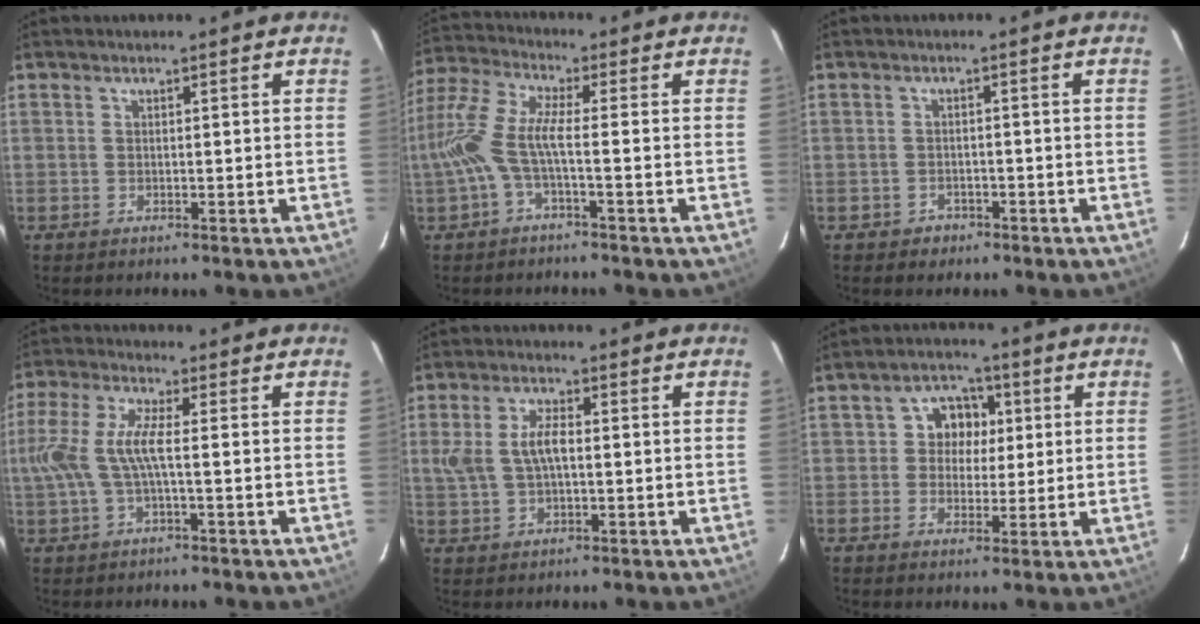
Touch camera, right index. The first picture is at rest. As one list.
[{"total": 8.9, "force": [-2.6, 1.4, 8.4], "torque": [-0.192, 0.004, -0.055]}, {"total": 2.8, "force": [-1.7, 2.2, 0.4], "torque": [-0.013, 0.007, -0.022]}, {"total": 8.4, "force": [-0.7, 1.9, 8.2], "torque": [-0.181, 0.004, -0.009]}, {"total": 6.2, "force": [0.4, 3.1, 5.4], "torque": [-0.112, 0.009, 0.012]}, {"total": 6.3, "force": [0.7, 5.8, 2.5], "torque": [-0.035, 0.024, 0.009]}]